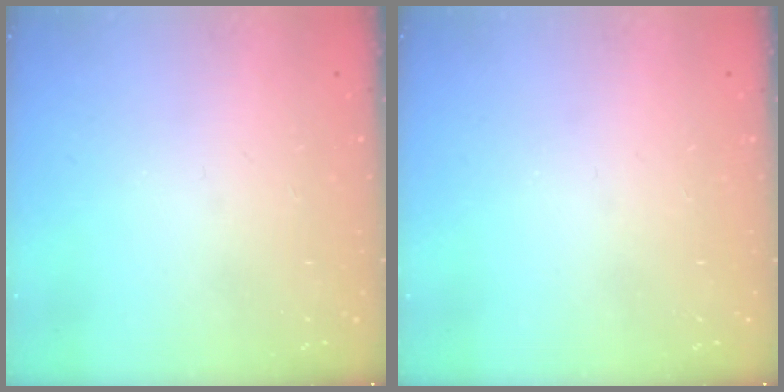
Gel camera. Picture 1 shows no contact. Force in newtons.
{"total": 0.0}